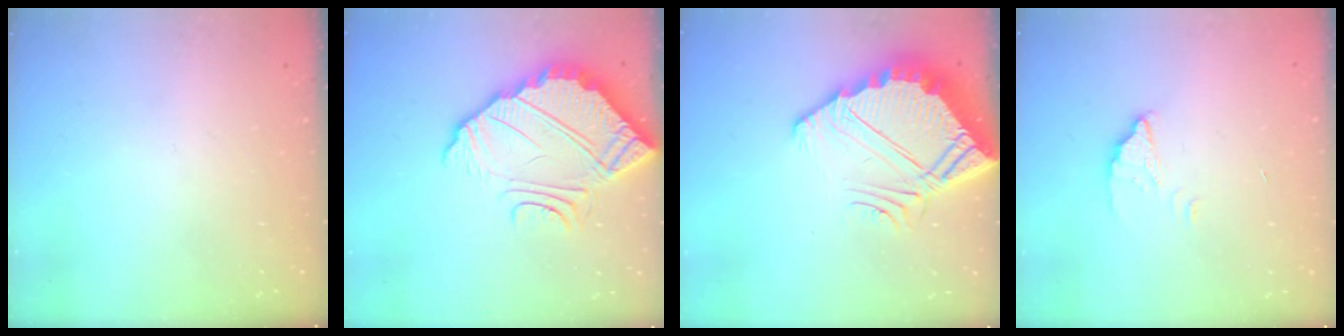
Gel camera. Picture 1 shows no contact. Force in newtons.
{"total": 10.5, "press": 10.4, "slide": 0.7}
{"total": 10.4, "press": 10.4, "slide": 0.6}
{"total": 1.8, "press": 1.8, "slide": 0.1}